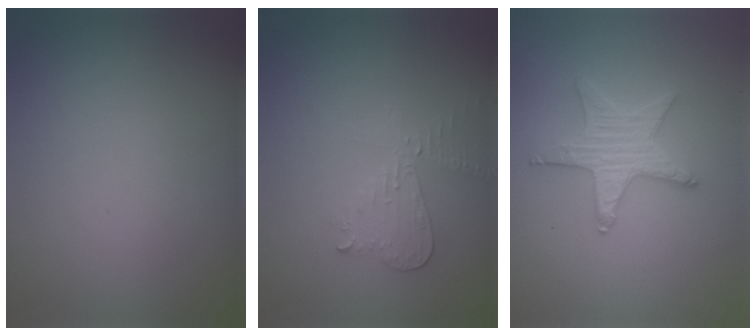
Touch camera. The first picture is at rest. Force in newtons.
{"total": 2.2, "press": 2.2, "slide": 0.1}
{"total": 3.1, "press": 3.1, "slide": 0.5}